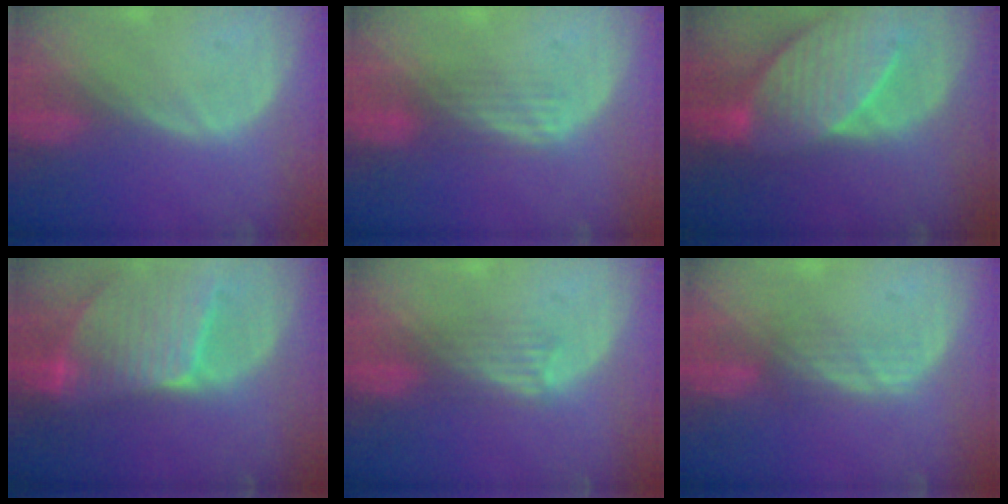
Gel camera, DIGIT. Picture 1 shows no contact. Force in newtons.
{"total": 2.7, "press": 2.6, "slide": 0.8}
{"total": 10.2, "press": 9.0, "slide": 4.8}
{"total": 9.5, "press": 8.4, "slide": 4.5}
{"total": 3.1, "press": 2.8, "slide": 1.2}
{"total": 2.8, "press": 2.5, "slide": 1.2}